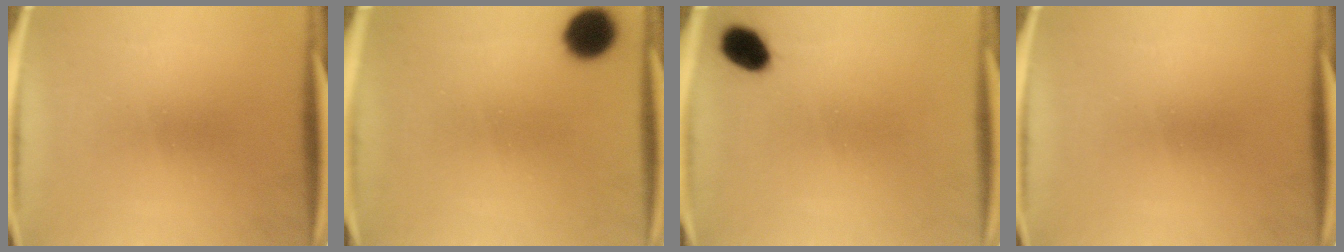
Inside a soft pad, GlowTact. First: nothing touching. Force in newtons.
{"total": 8.7}
{"total": 5.4}
{"total": 0.0}